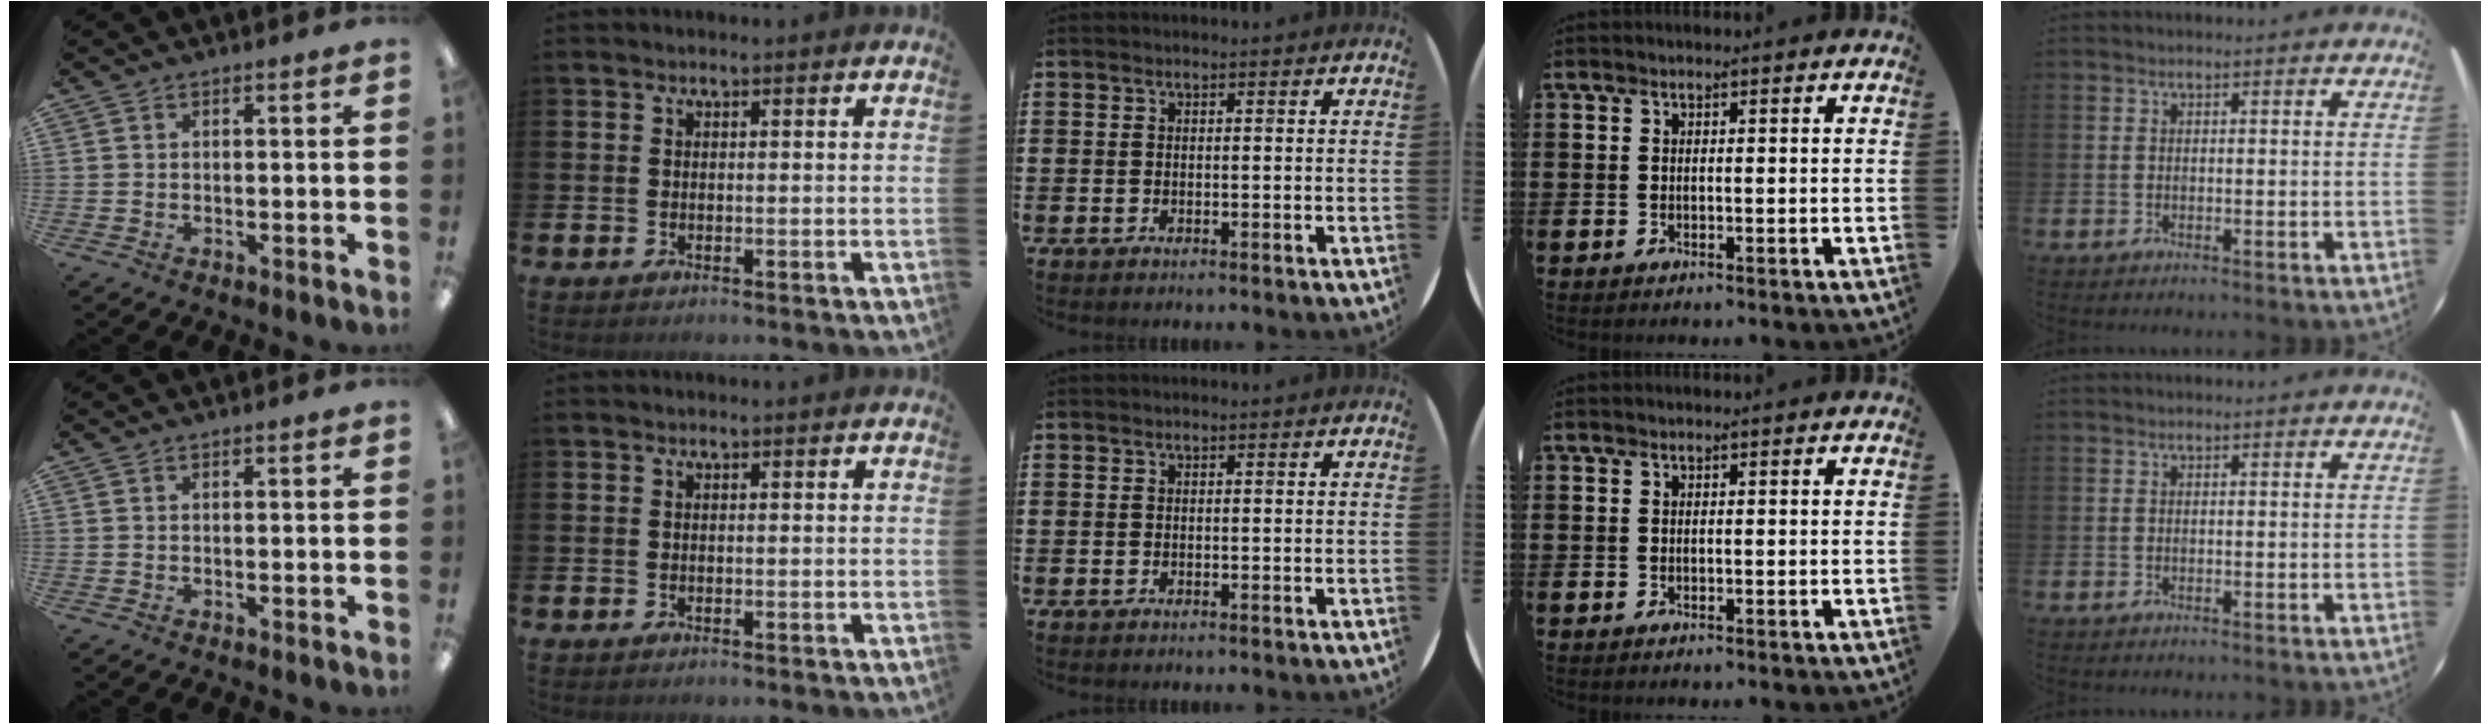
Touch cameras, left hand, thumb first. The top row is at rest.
{}